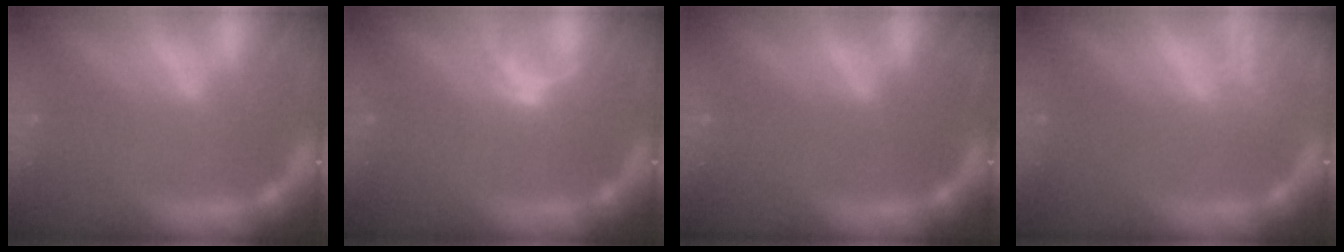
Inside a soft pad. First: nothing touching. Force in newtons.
{"total": 1.0}
{"total": 0.0}
{"total": 2.0}